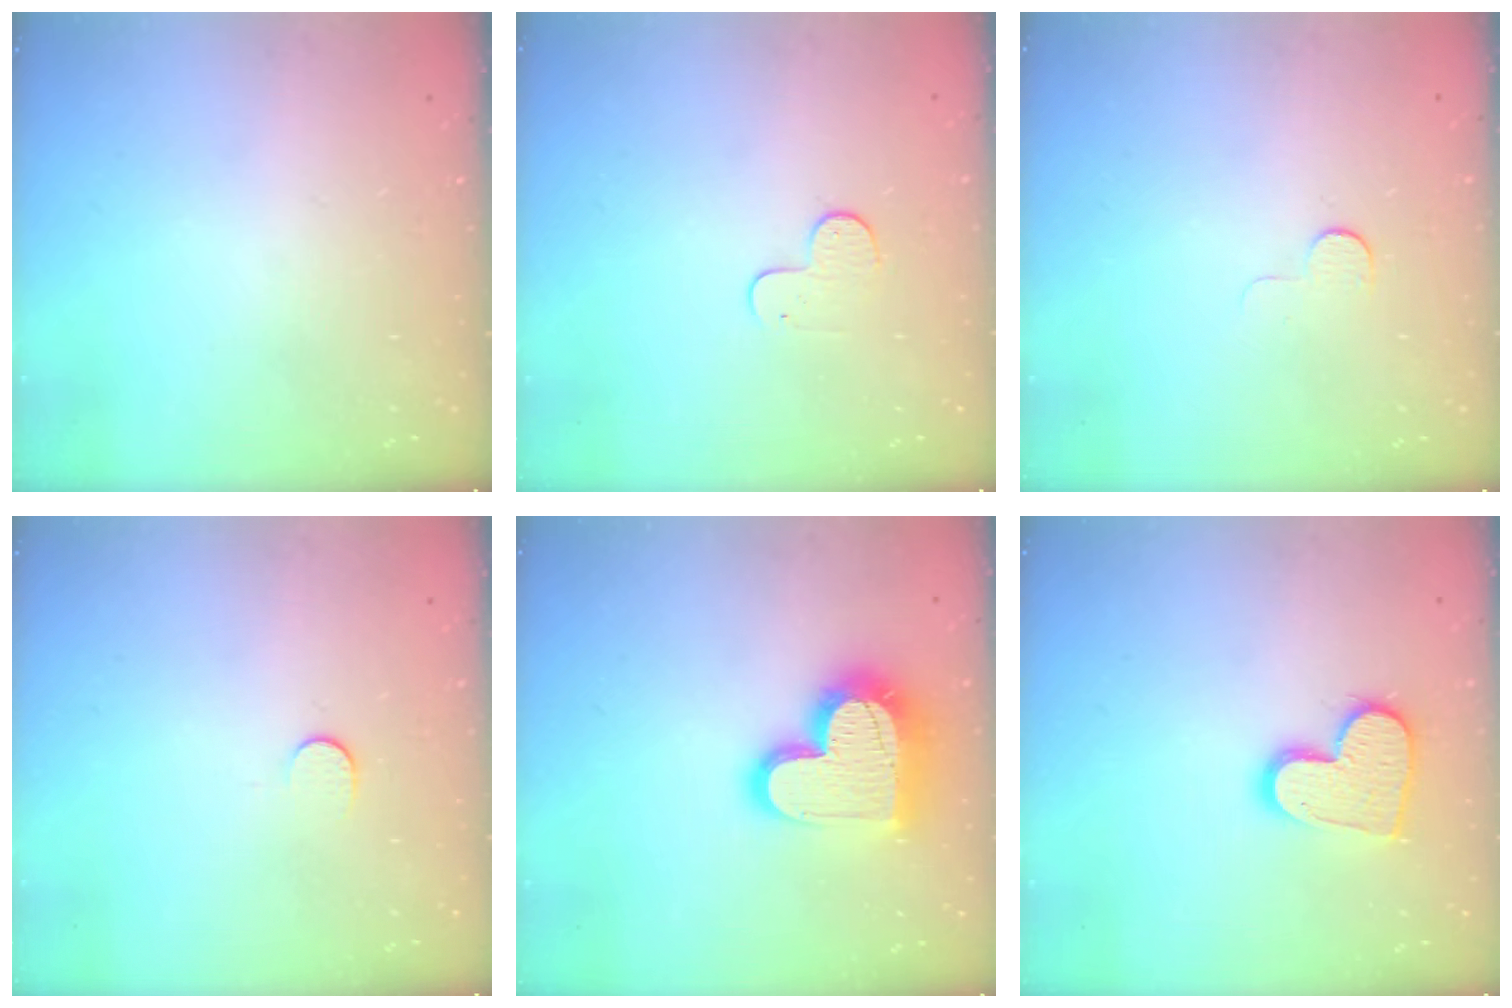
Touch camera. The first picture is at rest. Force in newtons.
{"total": 5.0, "press": 5.0, "slide": 0.5}
{"total": 4.4, "press": 4.4, "slide": 0.5}
{"total": 4.5, "press": 4.5, "slide": 0.5}
{"total": 19.2, "press": 19.2, "slide": 1.5}
{"total": 13.8, "press": 13.8, "slide": 1.0}